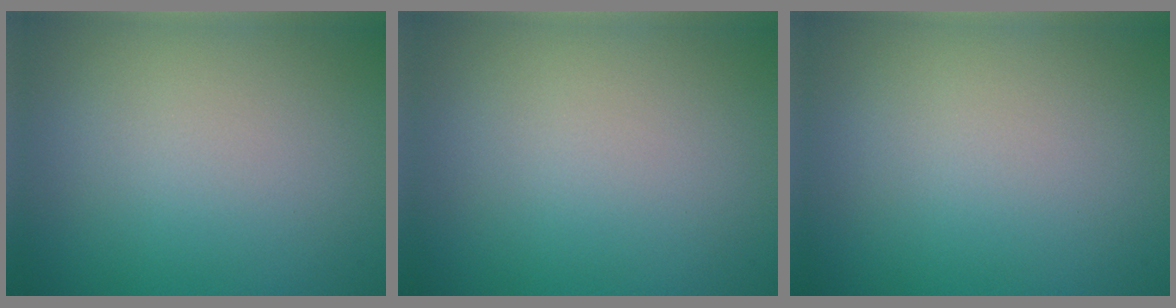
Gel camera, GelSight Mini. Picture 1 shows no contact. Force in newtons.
{"total": 0.0}
{"total": 0.0}